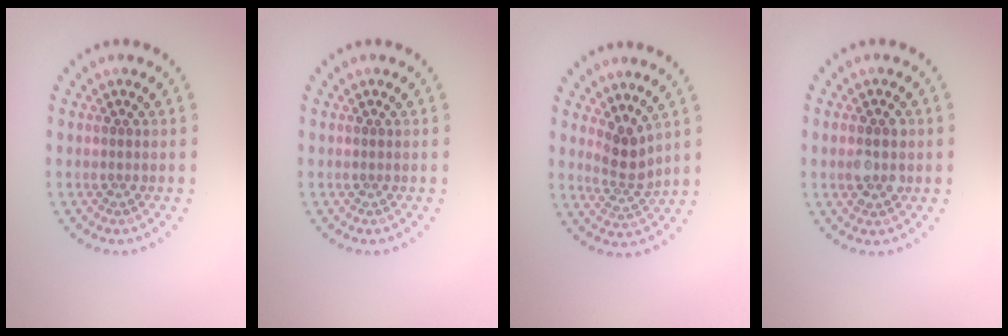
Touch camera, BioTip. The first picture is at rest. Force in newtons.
{"total": 0.0}
{"total": 2.5, "press": 1.8, "slide": 1.8}
{"total": 2.8, "press": 2.8, "slide": 0.1}